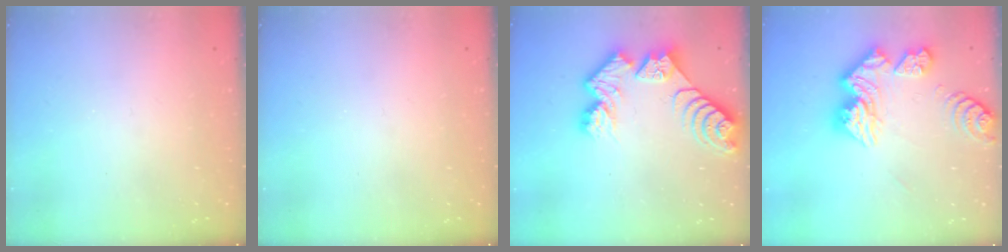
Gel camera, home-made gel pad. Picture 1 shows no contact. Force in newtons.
{"total": 0.0}
{"total": 11.8, "press": 11.8, "slide": 1.2}
{"total": 13.9, "press": 13.9, "slide": 1.3}